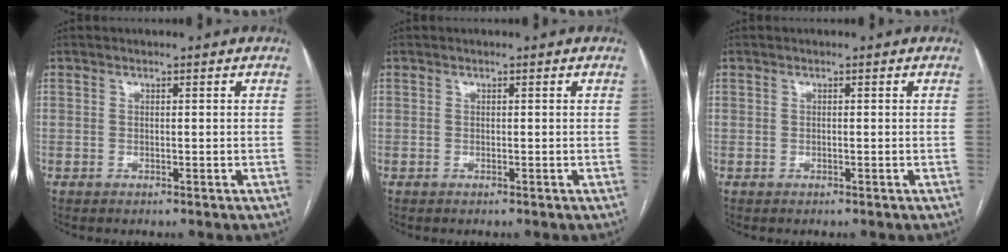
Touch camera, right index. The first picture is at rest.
{"total": 0.0}
{"total": 0.0}